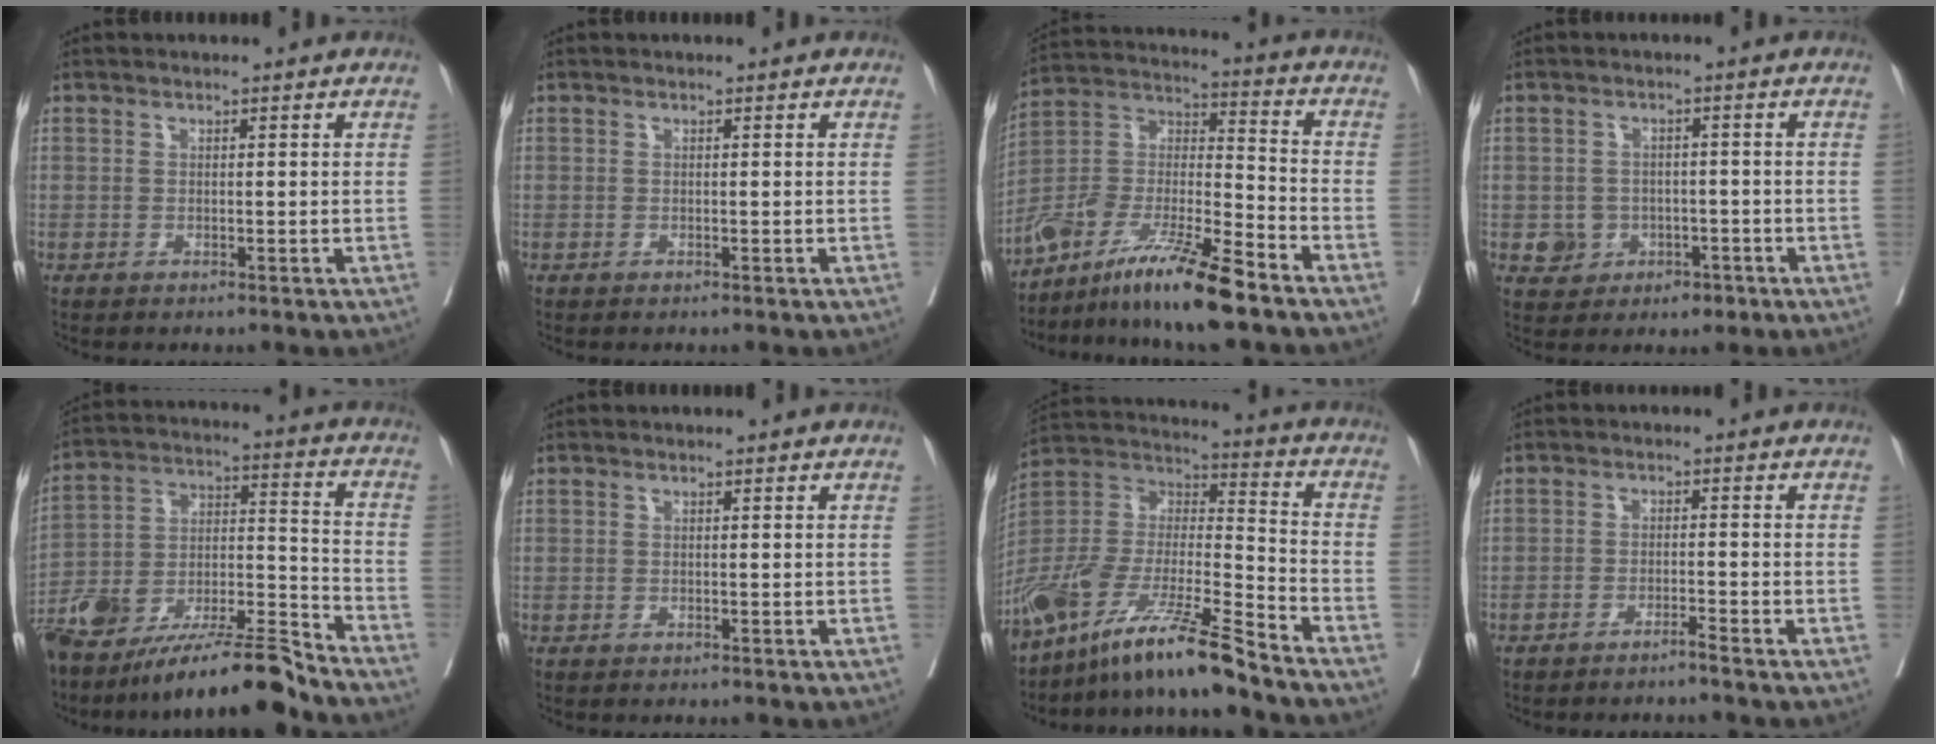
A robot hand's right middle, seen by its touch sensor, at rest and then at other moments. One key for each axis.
{"total": 0.0}
{"total": 14.9, "fx": -11.0, "fy": 1.2, "fz": 9.9, "tx": -0.193, "ty": 0.000, "tz": -0.200}
{"total": 4.4, "fx": -1.6, "fy": 4.0, "fz": 1.2, "tx": -0.006, "ty": 0.012, "tz": -0.011}
{"total": 19.4, "fx": -16.3, "fy": 1.1, "fz": 10.4, "tx": -0.191, "ty": 0.002, "tz": -0.298}
{"total": 0.0}
{"total": 18.5, "fx": -14.3, "fy": 1.1, "fz": 11.7, "tx": -0.252, "ty": -0.017, "tz": -0.271}
{"total": 2.0, "fx": -1.8, "fy": -0.4, "fz": 0.9, "tx": -0.016, "ty": 0.002, "tz": -0.035}